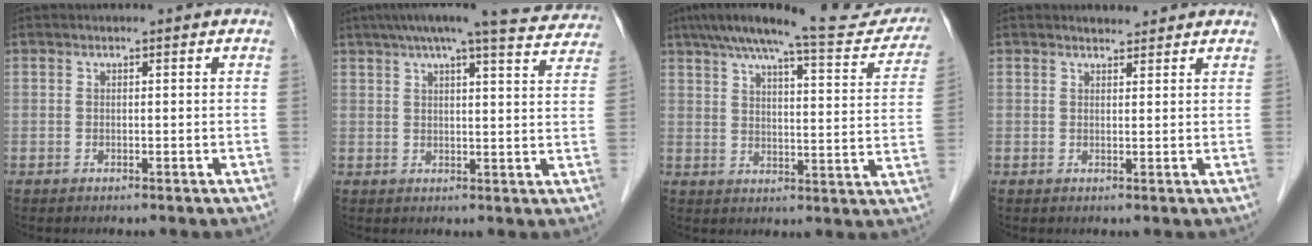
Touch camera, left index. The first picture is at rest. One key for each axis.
{"total": 19.0, "fx": 16.5, "fy": 2.3, "fz": 9.1, "tx": -0.132, "ty": 0.029, "tz": 0.203}
{"total": 20.3, "fx": 17.9, "fy": 3.0, "fz": 9.0, "tx": -0.132, "ty": -0.001, "tz": 0.227}
{"total": 2.5, "fx": 2.4, "fy": 0.8, "fz": 0.5, "tx": -0.012, "ty": 0.012, "tz": 0.033}